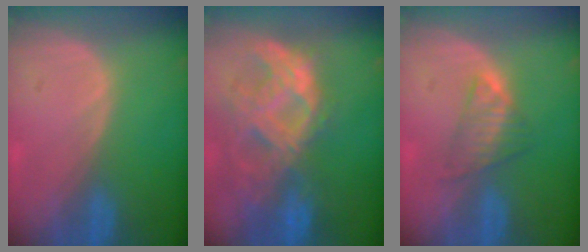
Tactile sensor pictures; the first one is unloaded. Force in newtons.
{"total": 10.9, "press": 9.3, "slide": 5.7}
{"total": 4.0, "press": 4.0, "slide": 0.6}